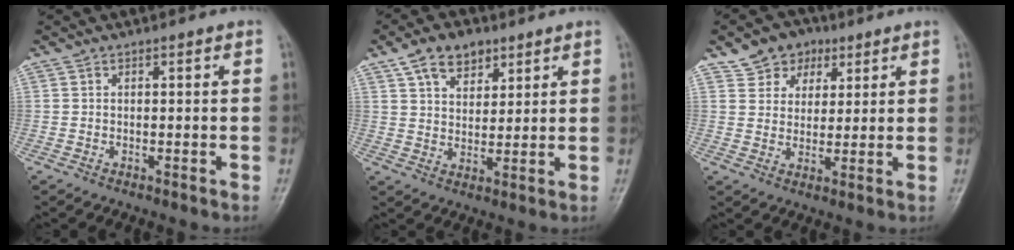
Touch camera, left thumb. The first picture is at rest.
{"total": 8.0, "force": [4.8, 4.9, 4.1], "torque": [-0.042, -0.022, 0.081]}
{"total": 7.4, "force": [4.2, 5.8, 2.1], "torque": [0.001, -0.013, 0.068]}